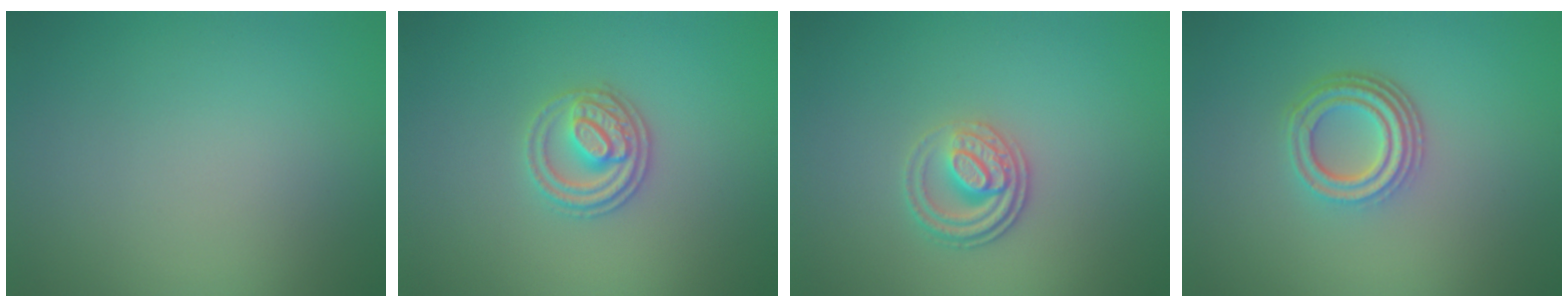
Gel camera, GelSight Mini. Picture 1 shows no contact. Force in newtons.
{"total": 3.2, "press": 2.9, "slide": 1.2}
{"total": 2.8, "press": 2.5, "slide": 1.3}
{"total": 4.2, "press": 3.1, "slide": 2.7}